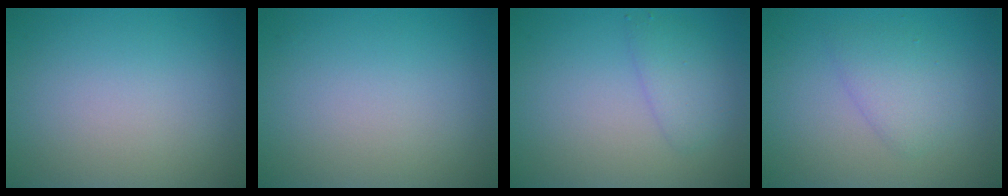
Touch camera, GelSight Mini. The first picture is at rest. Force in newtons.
{"total": 0.0}
{"total": 2.1, "press": 2.1, "slide": 0.1}
{"total": 2.4, "press": 2.4, "slide": 0.2}